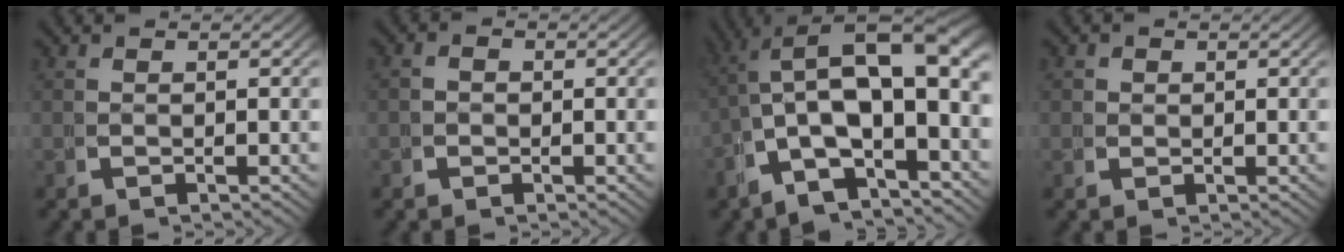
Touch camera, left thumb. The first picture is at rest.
{"total": 0.9, "force": [-0.4, 0.8, 0.1], "torque": [0.002, 0.000, -0.012]}
{"total": 12.1, "force": [0.5, 7.5, 9.5], "torque": [-0.165, -0.020, 0.007]}
{"total": 1.3, "force": [0.3, 1.3, 0.2], "torque": [-0.001, -0.006, 0.004]}